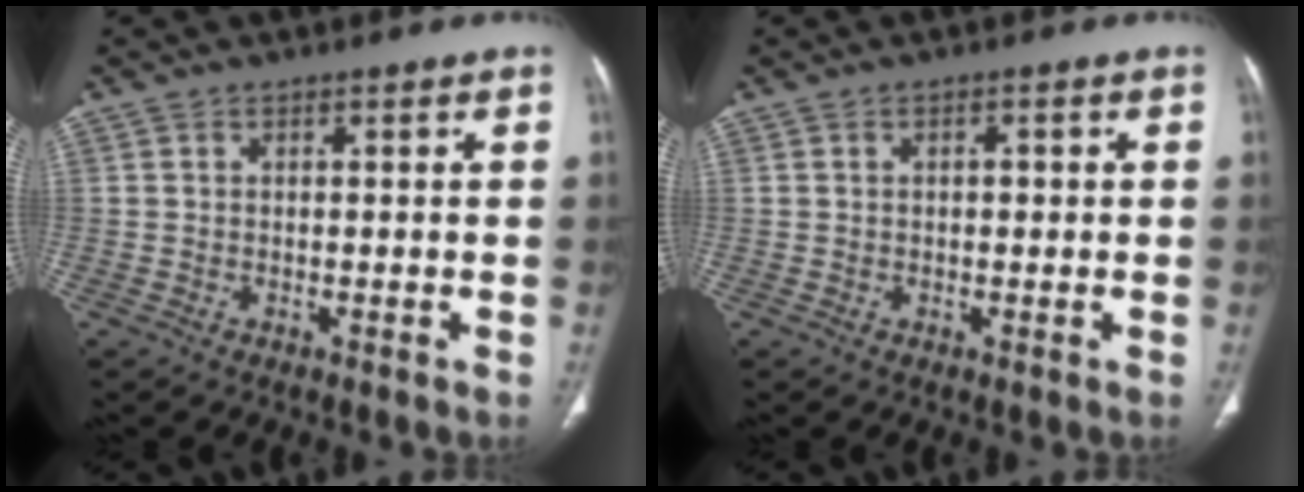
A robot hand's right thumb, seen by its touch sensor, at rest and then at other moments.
{"total": 1.5, "force": [0.2, 0.8, 1.3], "torque": [-0.021, 0.005, 0.004]}